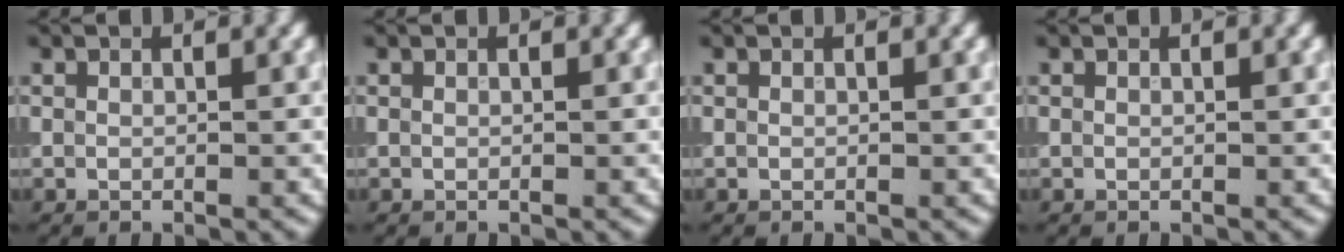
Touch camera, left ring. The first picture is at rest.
{"total": 0.0}
{"total": 0.0}
{"total": 0.0}